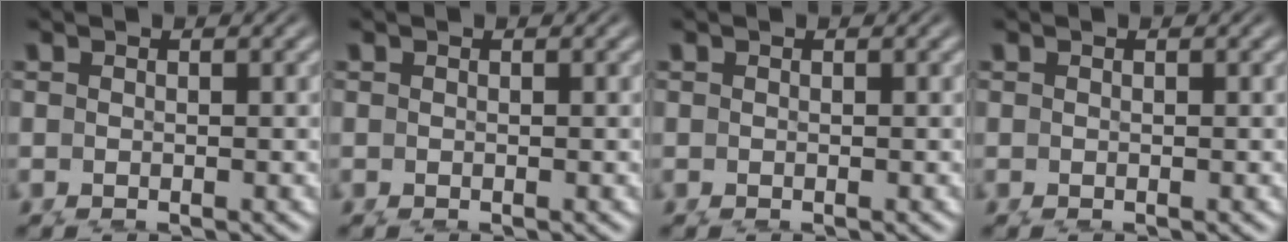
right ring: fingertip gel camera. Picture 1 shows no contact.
{"total": 0.0}
{"total": 0.0}
{"total": 0.0}